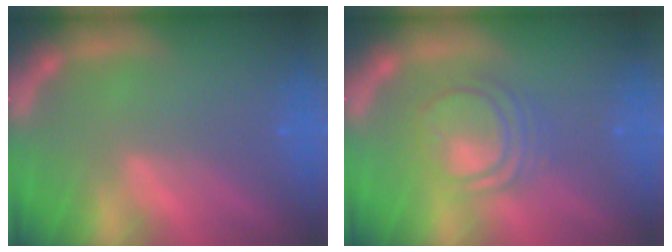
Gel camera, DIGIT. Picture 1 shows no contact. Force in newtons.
{"total": 5.6}